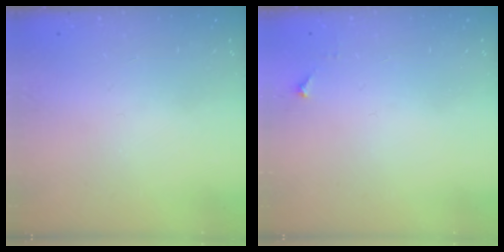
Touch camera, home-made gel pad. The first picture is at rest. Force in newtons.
{"total": 3.4, "press": 3.4, "slide": 0.4}